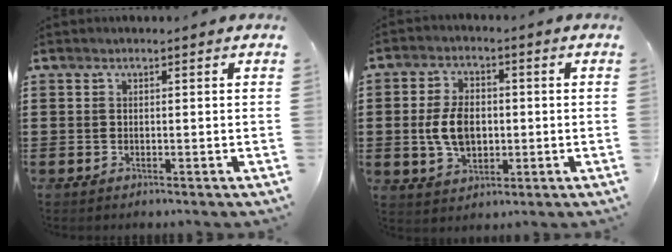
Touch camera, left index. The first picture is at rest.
{"total": 7.1, "force": [-0.3, 4.6, 5.5], "torque": [-0.117, 0.003, -0.012]}